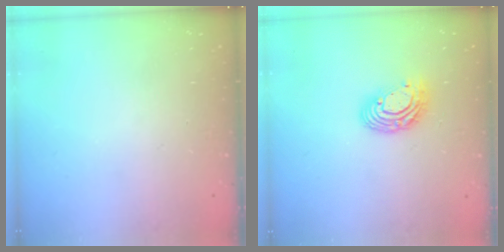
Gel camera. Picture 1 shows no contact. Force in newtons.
{"total": 9.9, "press": 9.9, "slide": 0.8}